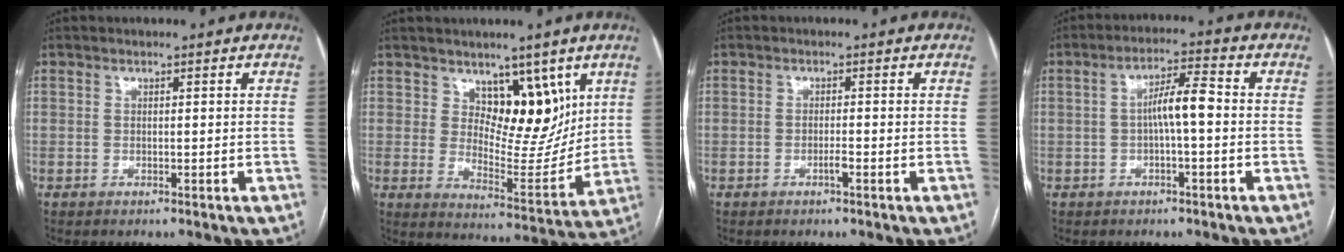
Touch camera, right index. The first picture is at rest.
{"total": 9.8, "force": [5.3, 5.1, 6.5], "torque": [-0.083, -0.008, 0.094]}
{"total": 1.2, "force": [-0.7, 0.0, 1.0], "torque": [-0.021, 0.001, -0.012]}
{"total": 5.6, "force": [-0.4, 0.8, 5.6], "torque": [-0.097, 0.016, -0.008]}